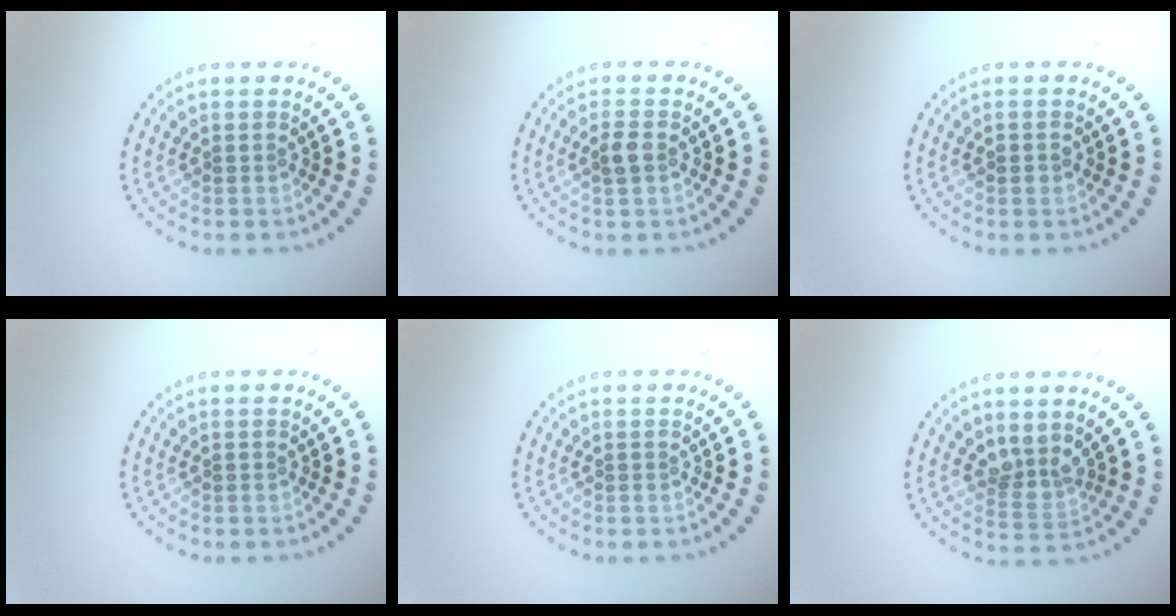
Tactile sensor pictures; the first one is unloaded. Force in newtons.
{"total": 1.6, "press": 1.6, "slide": 0.2}
{"total": 1.1, "press": 1.1, "slide": 0.1}
{"total": 0.0}
{"total": 0.0}
{"total": 2.4, "press": 2.0, "slide": 1.4}